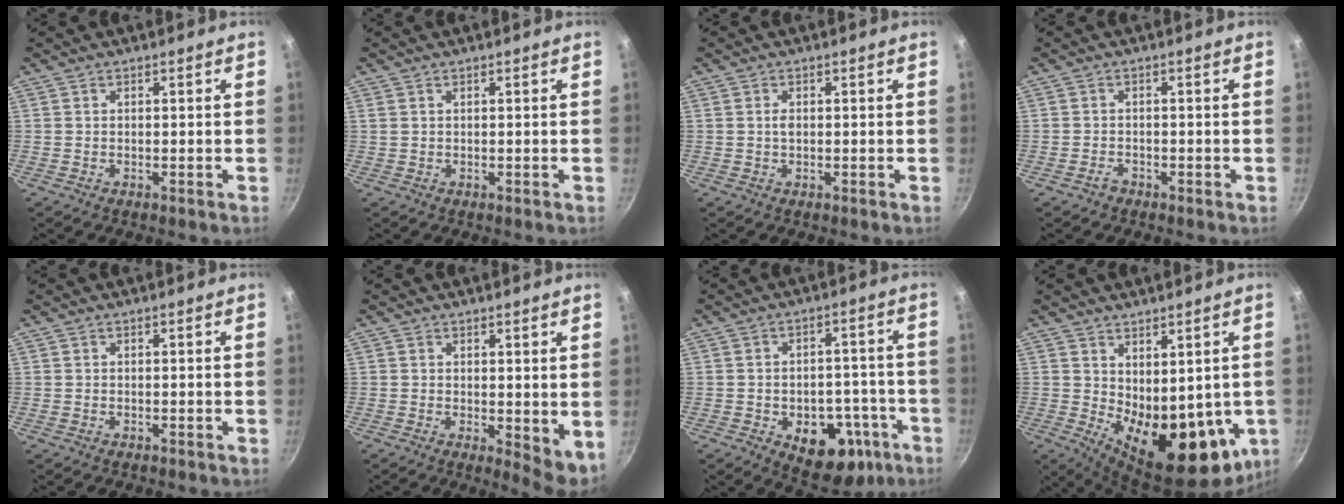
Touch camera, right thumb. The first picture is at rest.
{"total": 0.7, "force": [0.4, 0.4, 0.4], "torque": [-0.007, 0.005, 0.009]}
{"total": 1.3, "force": [0.1, 0.8, 1.0], "torque": [-0.016, 0.001, 0.001]}
{"total": 1.2, "force": [-0.9, 0.8, 0.2], "torque": [0.001, 0.004, -0.020]}
{"total": 0.0}
{"total": 5.0, "force": [0.3, 1.7, 4.7], "torque": [-0.058, -0.016, 0.009]}
{"total": 14.1, "force": [-6.3, 8.5, 9.3], "torque": [-0.094, 0.041, -0.077]}
{"total": 19.9, "force": [-4.3, 9.6, 16.9], "torque": [-0.201, -0.027, -0.029]}